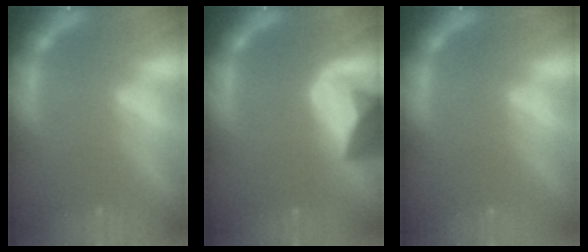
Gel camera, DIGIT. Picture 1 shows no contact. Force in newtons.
{"total": 9.4}
{"total": 0.0}